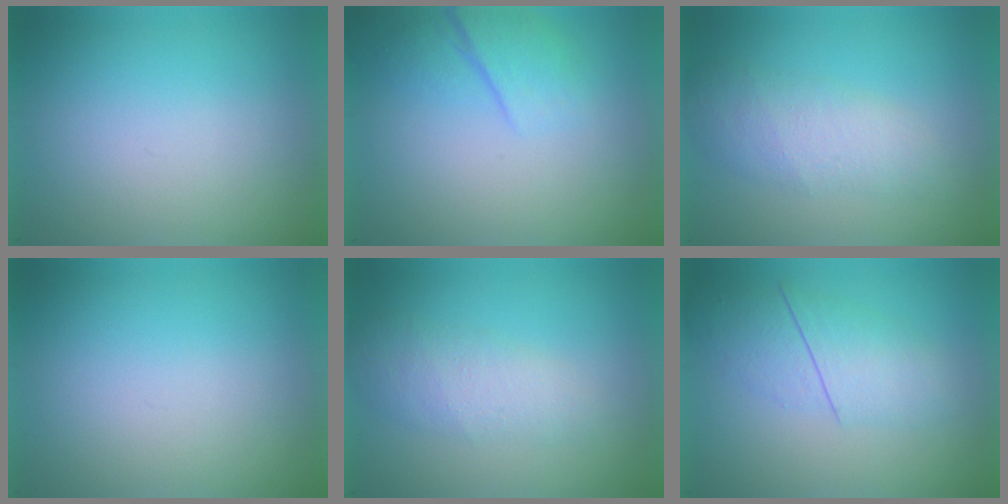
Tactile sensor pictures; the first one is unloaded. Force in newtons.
{"total": 2.5}
{"total": 2.6}
{"total": 0.0}
{"total": 2.3}
{"total": 2.4}